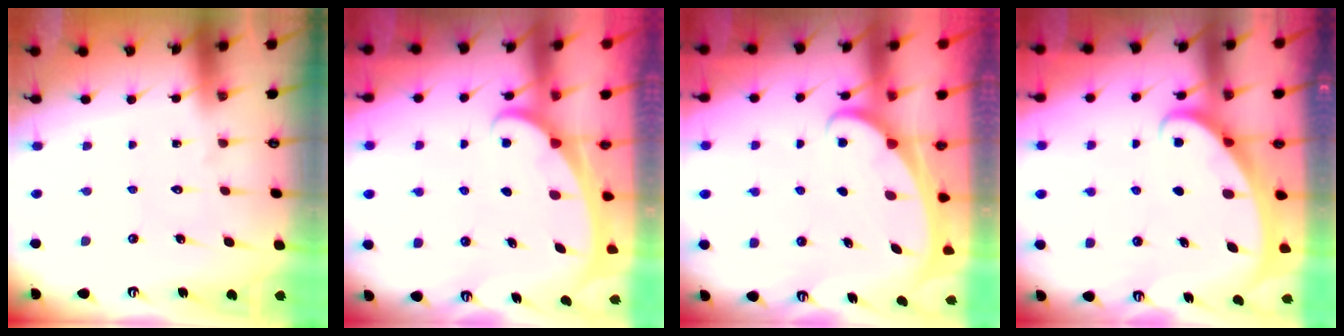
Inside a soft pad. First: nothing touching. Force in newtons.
{"total": 1.9, "press": 1.9, "slide": 0.1}
{"total": 2.1, "press": 2.0, "slide": 0.3}
{"total": 2.6, "press": 2.5, "slide": 0.4}